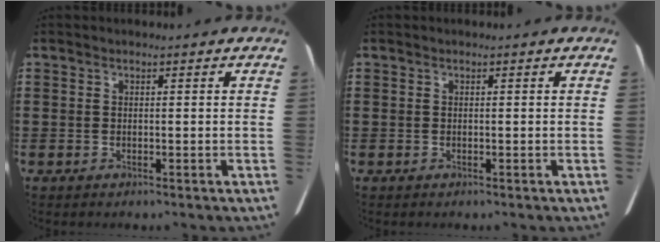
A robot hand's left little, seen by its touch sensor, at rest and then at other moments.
{"total": 0.0}